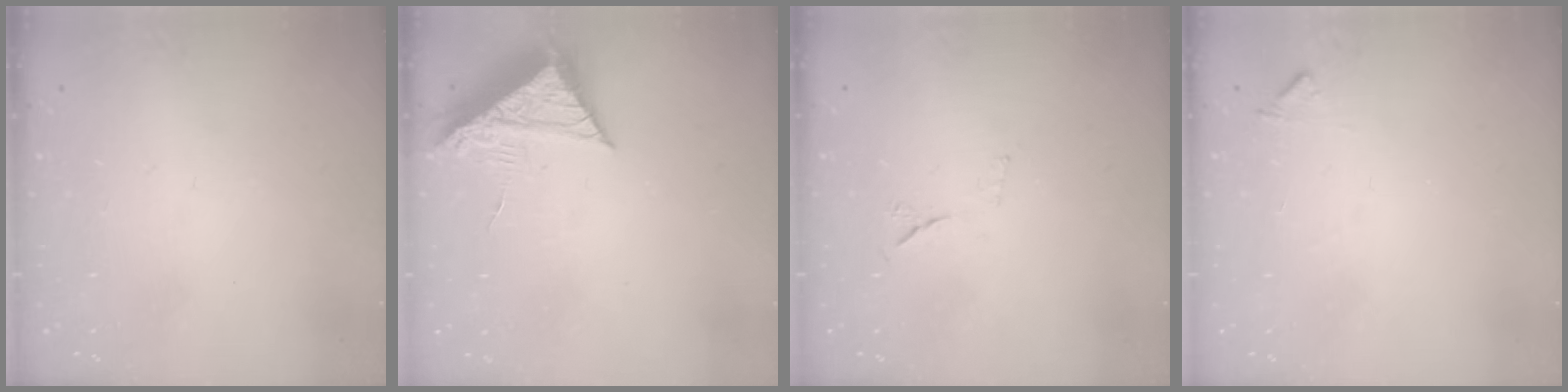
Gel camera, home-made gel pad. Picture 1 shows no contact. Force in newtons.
{"total": 9.8, "press": 9.8, "slide": 0.6}
{"total": 6.2, "press": 6.2, "slide": 0.9}
{"total": 5.7, "press": 5.7, "slide": 0.4}